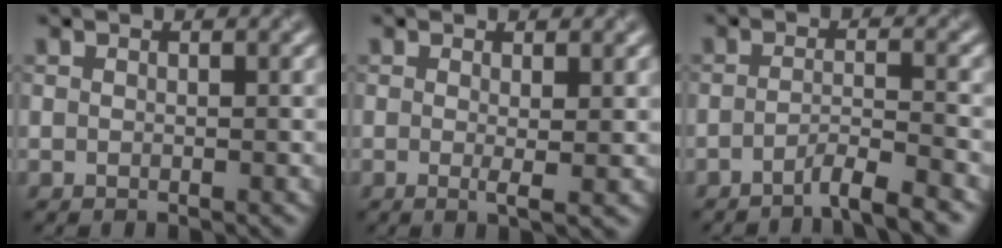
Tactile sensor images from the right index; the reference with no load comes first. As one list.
[{"total": 1.8, "force": [0.0, 0.2, 1.8], "torque": [-0.031, -0.009, -0.001]}, {"total": 3.2, "force": [-2.3, 0.3, 2.2], "torque": [-0.028, 0.003, -0.053]}]